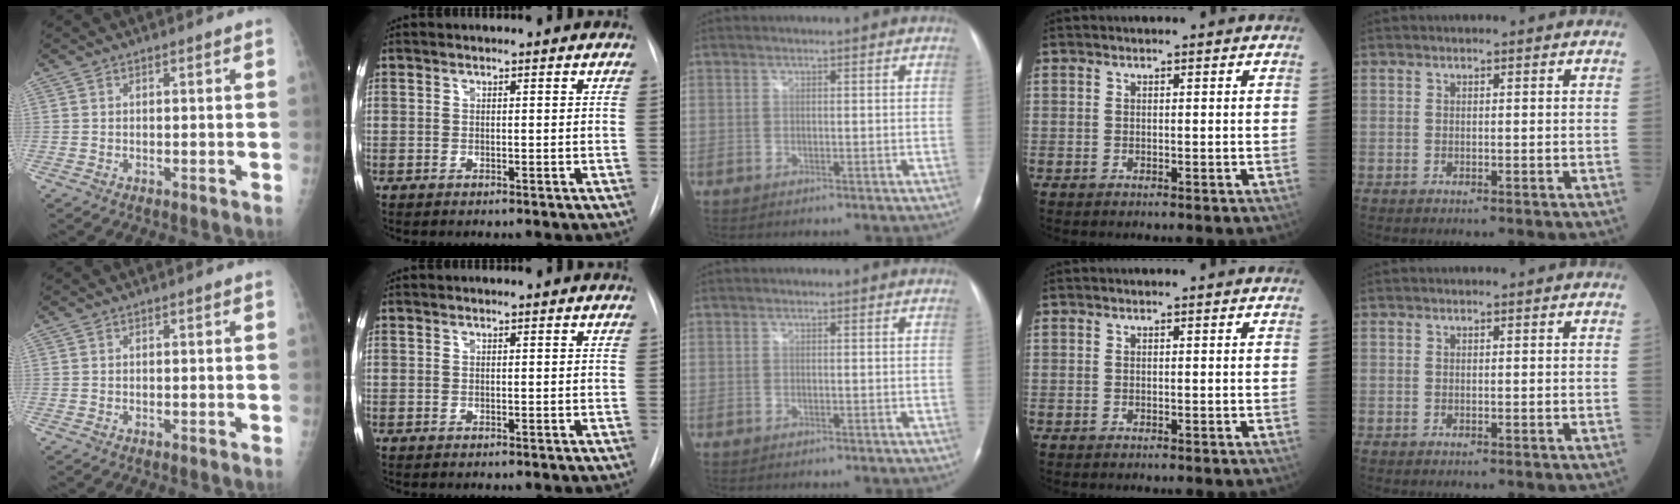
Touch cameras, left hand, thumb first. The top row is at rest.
{}